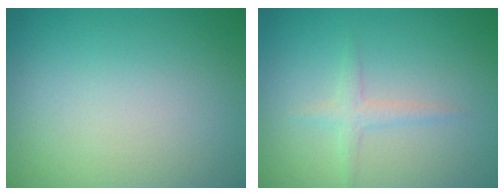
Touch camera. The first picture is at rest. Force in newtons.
{"total": 1.3, "press": 1.3, "slide": 0.1}